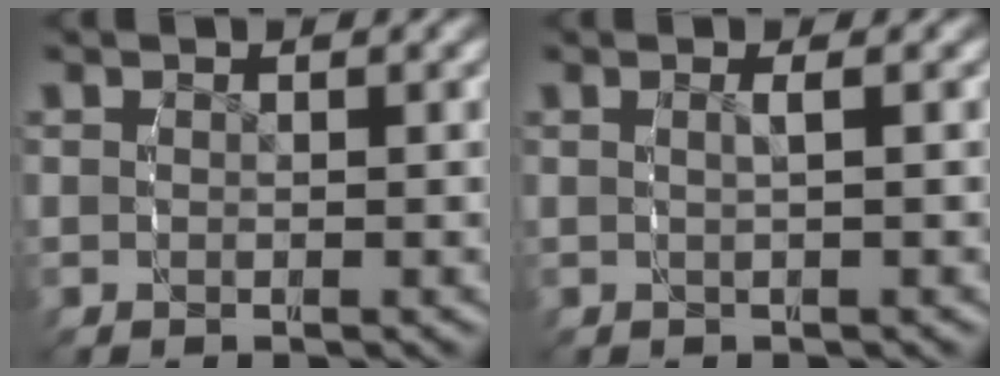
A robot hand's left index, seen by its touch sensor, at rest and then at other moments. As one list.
[{"total": 0.9, "force": [0.1, 0.0, 0.9], "torque": [-0.020, 0.000, 0.000]}]